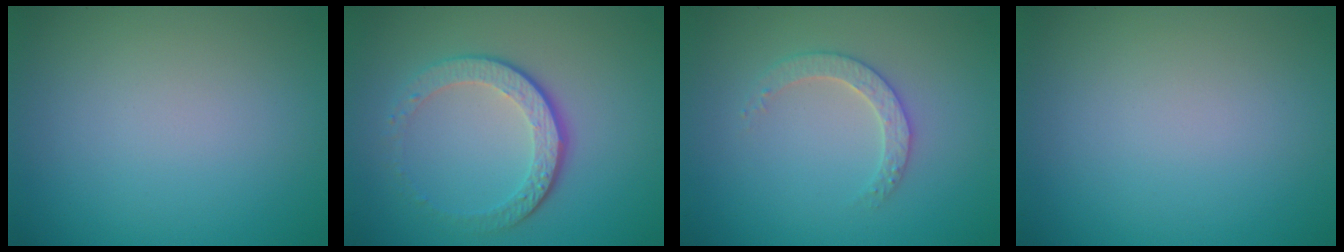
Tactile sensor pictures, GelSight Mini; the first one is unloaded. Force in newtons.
{"total": 4.3, "press": 3.0, "slide": 3.1}
{"total": 2.5, "press": 2.4, "slide": 0.7}
{"total": 0.0}